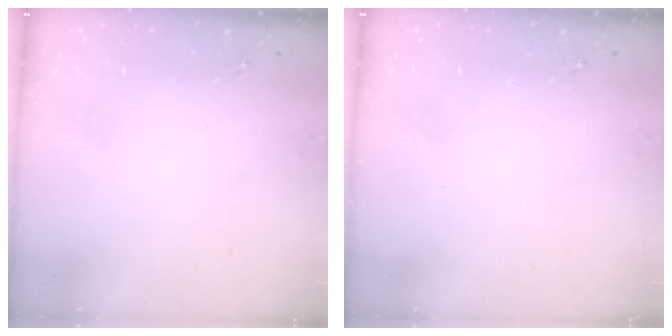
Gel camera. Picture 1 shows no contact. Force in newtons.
{"total": 0.0}